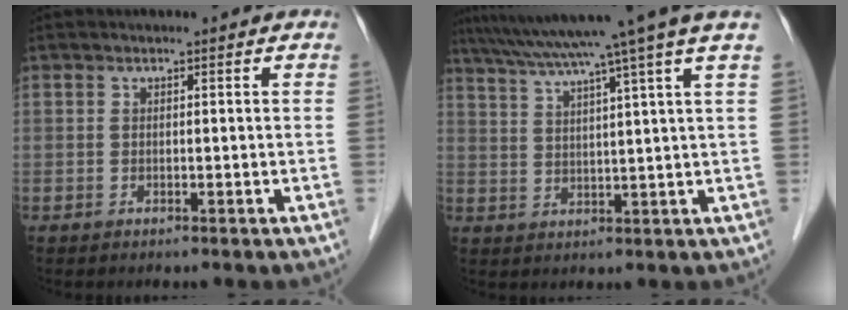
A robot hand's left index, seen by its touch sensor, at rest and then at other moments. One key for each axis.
{"total": 15.4, "fx": 12.1, "fy": -2.5, "fz": 9.2, "tx": -0.155, "ty": 0.001, "tz": 0.166}